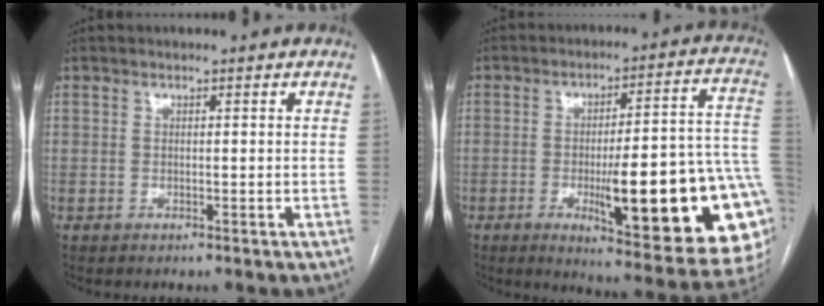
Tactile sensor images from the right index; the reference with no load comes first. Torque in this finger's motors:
{"motor_torque": [2.14, 0.00, 1.05, 0.21]}